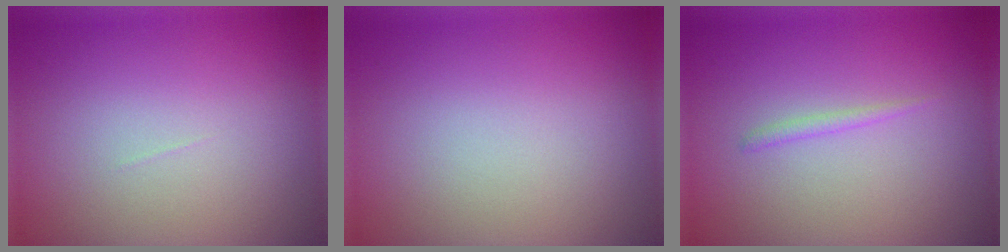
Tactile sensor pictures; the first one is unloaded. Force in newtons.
{"total": 0.0}
{"total": 0.7, "press": 0.7, "slide": 0.1}